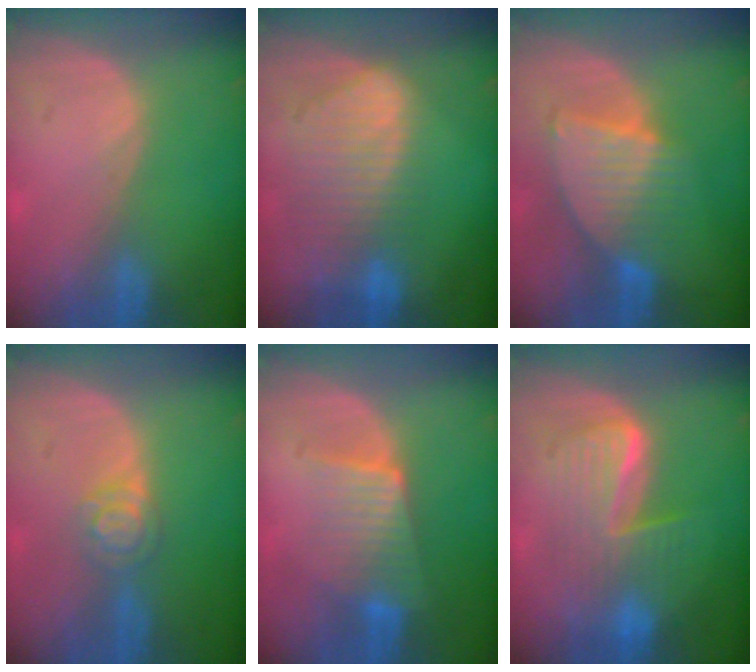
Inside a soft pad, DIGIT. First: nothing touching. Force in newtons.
{"total": 9.6, "press": 8.3, "slide": 4.8}
{"total": 7.2, "press": 6.8, "slide": 2.3}
{"total": 3.9, "press": 3.6, "slide": 1.5}
{"total": 6.5, "press": 6.1, "slide": 2.1}
{"total": 8.0, "press": 8.0, "slide": 0.5}